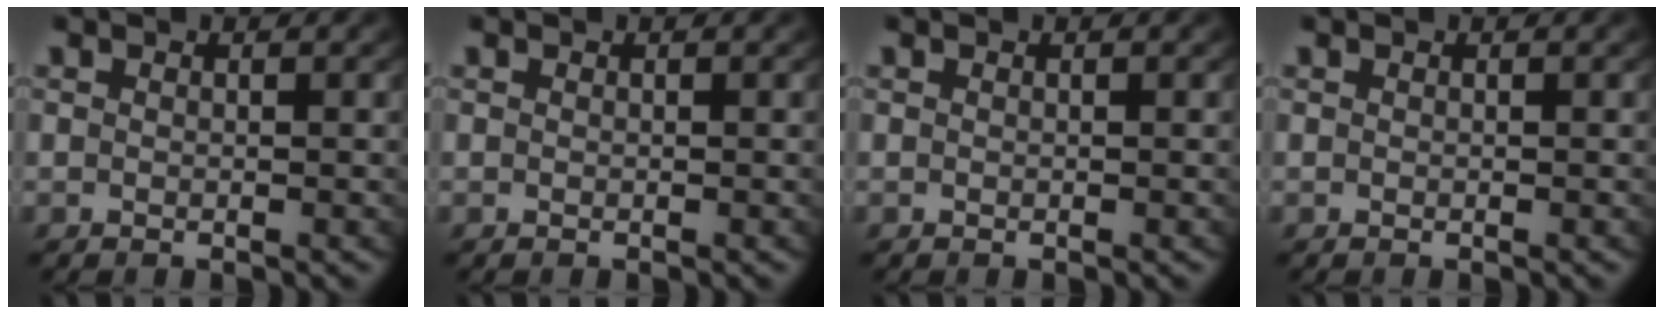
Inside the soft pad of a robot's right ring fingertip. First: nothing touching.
{"total": 0.0}
{"total": 0.0}
{"total": 0.0}